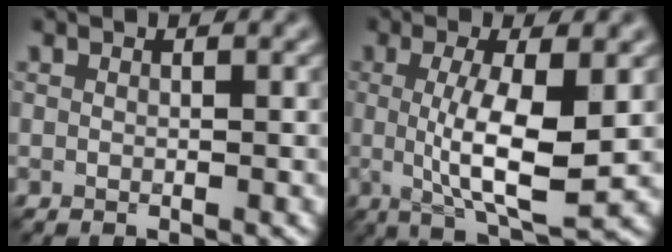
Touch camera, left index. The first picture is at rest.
{"total": 7.2, "force": [-0.1, 1.8, 6.9], "torque": [-0.118, -0.008, 0.003]}